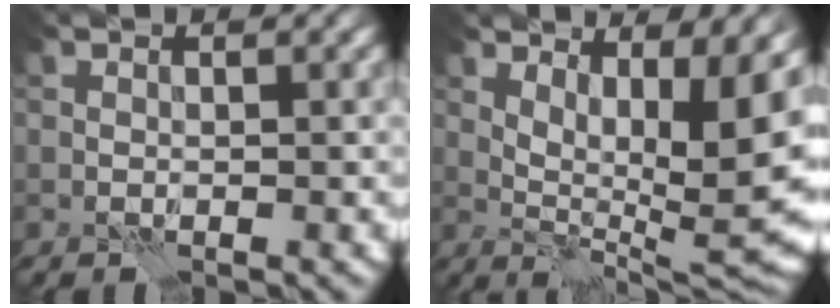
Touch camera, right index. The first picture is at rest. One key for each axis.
{"total": 11.7, "fx": 3.1, "fy": 4.7, "fz": 10.3, "tx": -0.136, "ty": -0.008, "tz": 0.056}